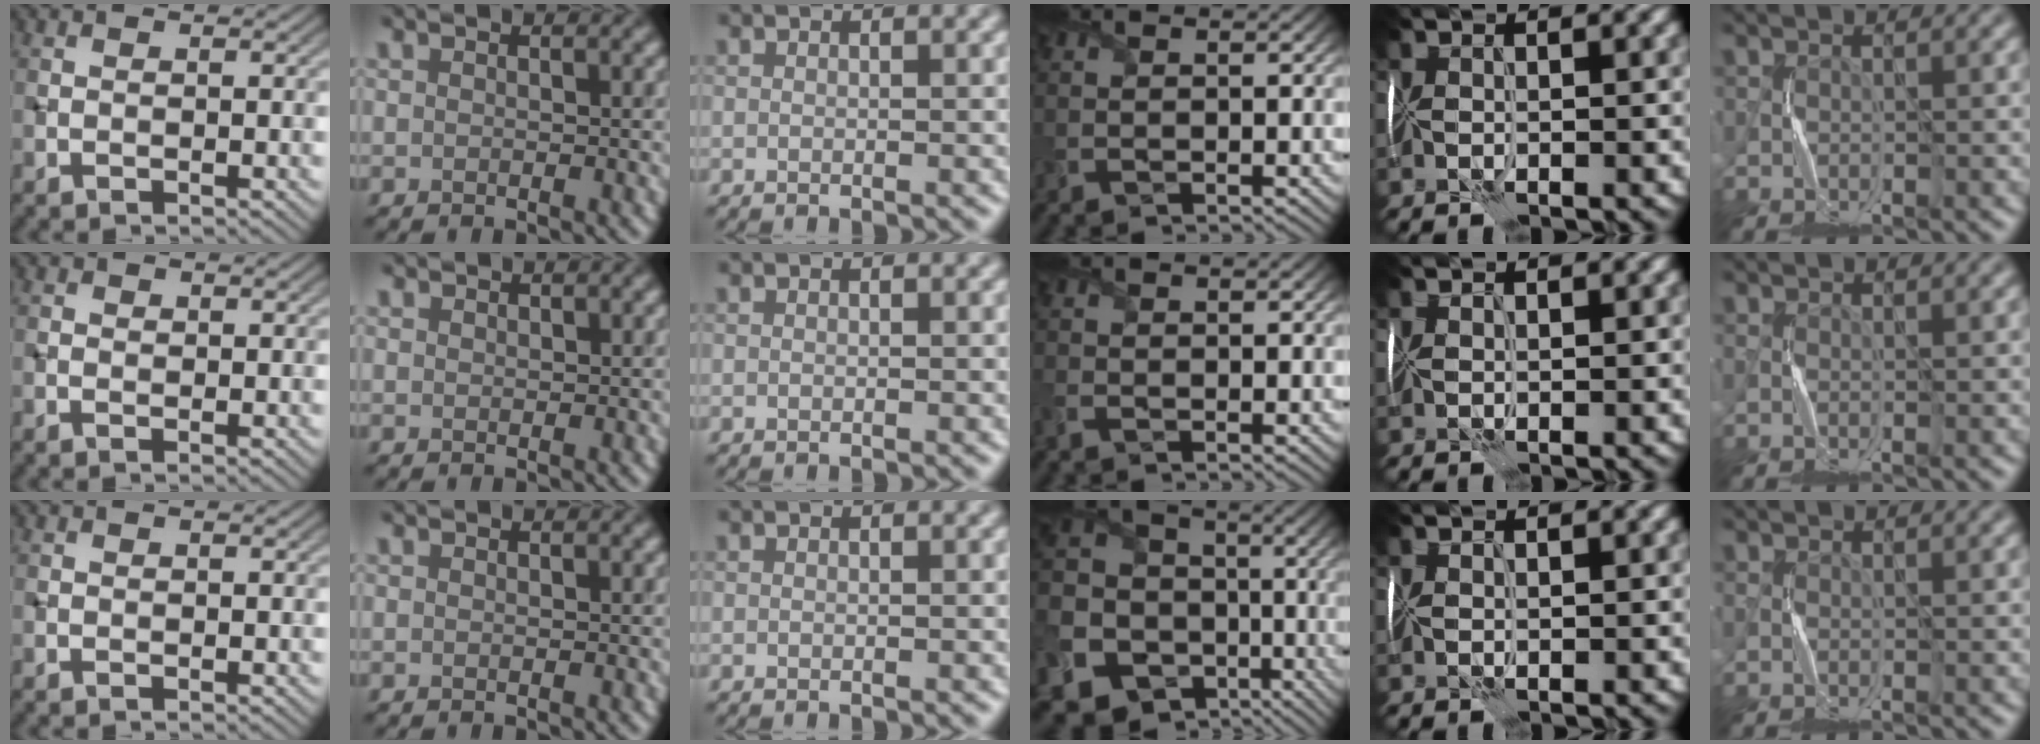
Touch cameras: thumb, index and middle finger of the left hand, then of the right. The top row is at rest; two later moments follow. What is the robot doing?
{"motion": "fold", "object": "memory foam"}